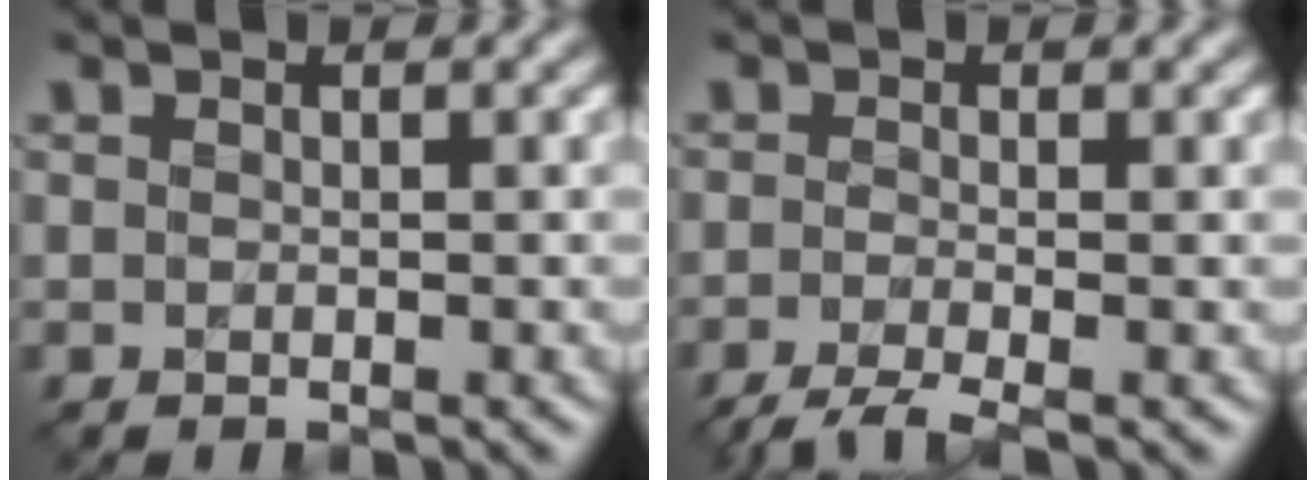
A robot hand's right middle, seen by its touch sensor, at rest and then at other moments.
{"total": 2.7, "force": [-1.8, 0.6, 1.9], "torque": [-0.037, -0.002, -0.045]}